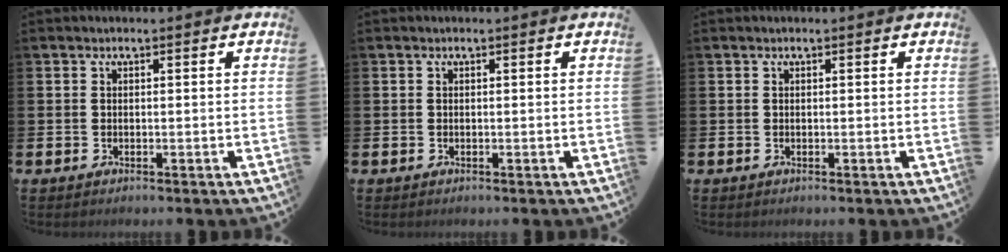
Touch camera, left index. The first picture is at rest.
{"total": 0.0}
{"total": 0.0}